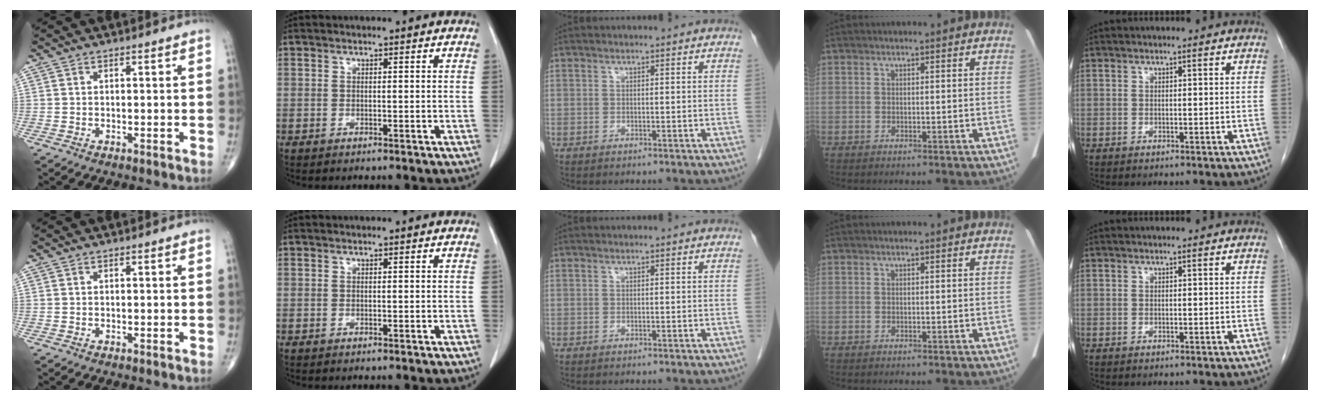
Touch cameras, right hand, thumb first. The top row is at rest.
{}